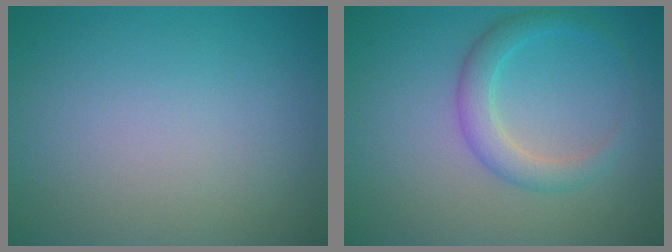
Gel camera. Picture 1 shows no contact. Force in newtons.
{"total": 2.8, "press": 2.7, "slide": 0.2}